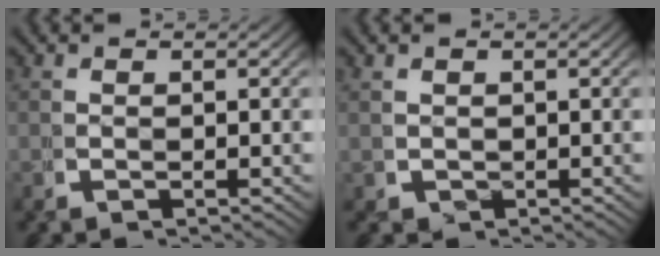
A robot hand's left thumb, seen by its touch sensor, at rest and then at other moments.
{"total": 1.3, "force": [0.1, 1.3, 0.3], "torque": [-0.006, -0.011, 0.012]}